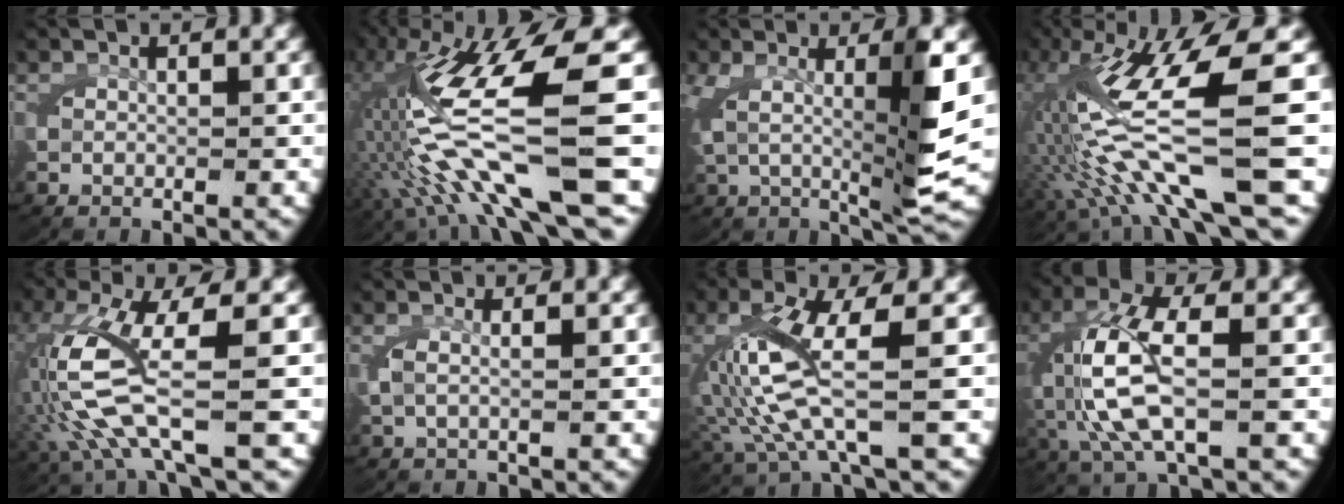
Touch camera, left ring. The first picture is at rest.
{"total": 14.6, "force": [0.1, 6.2, 13.2], "torque": [-0.267, -0.019, 0.018]}
{"total": 7.4, "force": [1.1, 1.0, 7.2], "torque": [-0.123, -0.006, 0.024]}
{"total": 13.0, "force": [0.1, 5.5, 11.8], "torque": [-0.245, -0.017, 0.016]}
{"total": 8.6, "force": [0.1, 3.3, 8.0], "torque": [-0.196, -0.017, 0.020]}
{"total": 1.7, "force": [0.3, 0.5, 1.6], "torque": [-0.043, -0.001, 0.007]}
{"total": 6.8, "force": [0.4, 2.3, 6.5], "torque": [-0.154, -0.011, 0.020]}
{"total": 7.1, "force": [-0.3, 3.1, 6.4], "torque": [-0.157, -0.012, 0.007]}